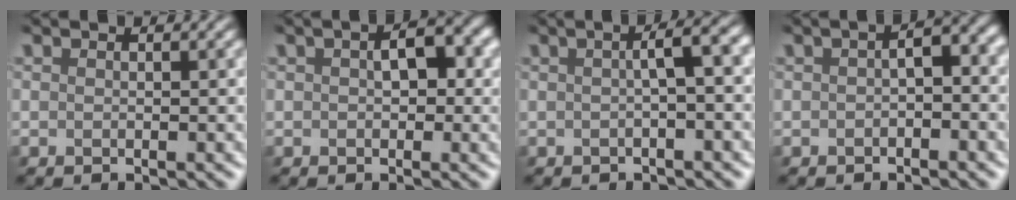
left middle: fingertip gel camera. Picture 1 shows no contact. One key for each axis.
{"total": 2.7, "fx": 0.1, "fy": 1.6, "fz": 2.2, "tx": -0.024, "ty": 0.010, "tz": -0.004}
{"total": 3.3, "fx": -0.1, "fy": 0.5, "fz": 3.3, "tx": -0.044, "ty": 0.017, "tz": -0.010}
{"total": 2.8, "fx": -0.9, "fy": 1.1, "fz": 2.4, "tx": -0.035, "ty": 0.009, "tz": -0.020}